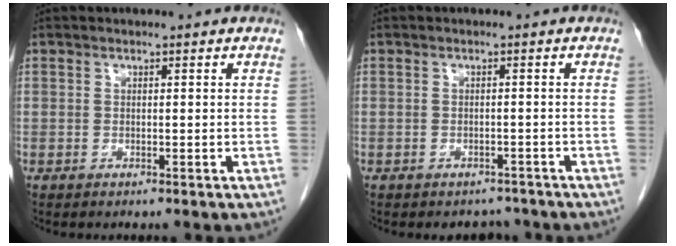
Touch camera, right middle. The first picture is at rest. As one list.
[{"total": 2.8, "force": [-2.4, 1.4, 0.0], "torque": [0.000, 0.003, -0.034]}]